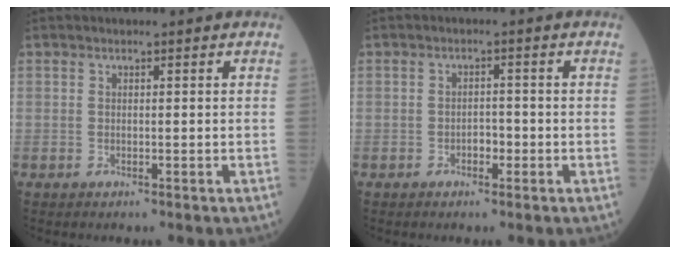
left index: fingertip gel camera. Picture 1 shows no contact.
{"total": 1.9, "force": [-0.9, 1.0, 1.3], "torque": [-0.017, 0.006, -0.015]}